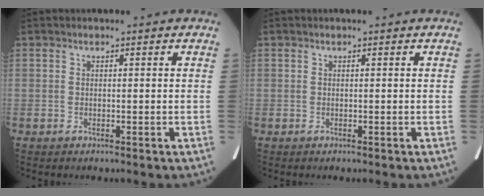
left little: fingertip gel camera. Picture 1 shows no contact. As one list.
[{"total": 0.0}]